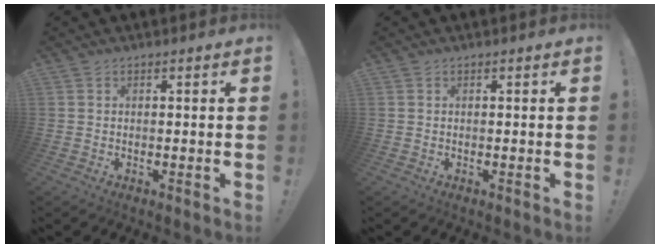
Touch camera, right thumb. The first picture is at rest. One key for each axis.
{"total": 0.0}